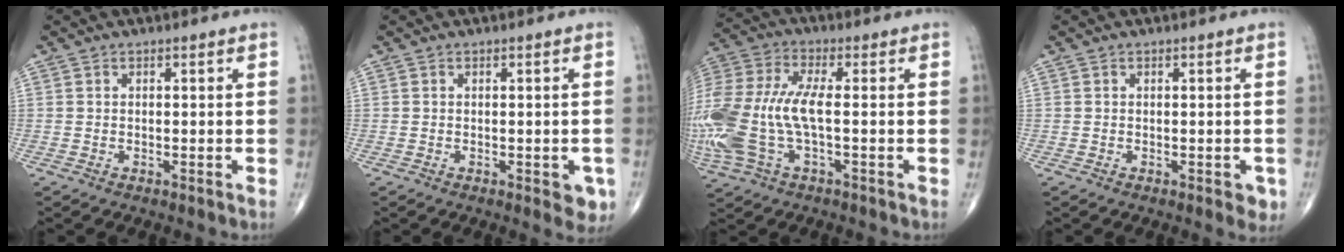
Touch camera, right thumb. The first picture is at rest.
{"total": 3.5, "force": [-1.3, 1.6, 2.9], "torque": [-0.011, -0.001, -0.013]}
{"total": 19.0, "force": [-2.3, 8.2, 17.0], "torque": [-0.429, 0.009, -0.042]}
{"total": 2.2, "force": [-0.8, 1.1, 1.8], "torque": [-0.004, 0.002, -0.009]}